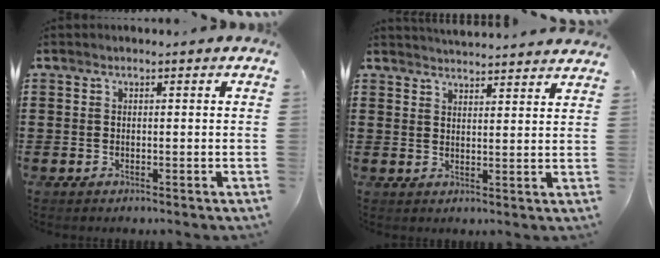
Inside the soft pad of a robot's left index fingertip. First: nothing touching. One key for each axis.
{"total": 3.2, "fx": 3.2, "fy": -0.3, "fz": -0.1, "tx": -0.008, "ty": -0.014, "tz": 0.059}